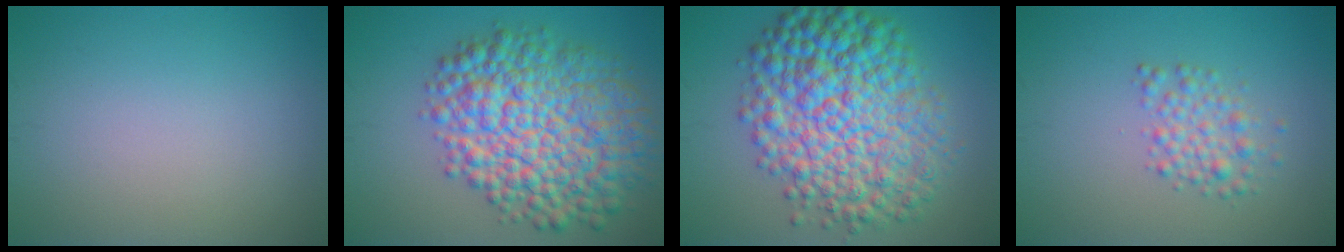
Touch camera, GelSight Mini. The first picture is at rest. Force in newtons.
{"total": 11.6, "press": 11.6, "slide": 0.3}
{"total": 11.5, "press": 11.5, "slide": 0.0}
{"total": 2.4, "press": 2.4, "slide": 0.1}